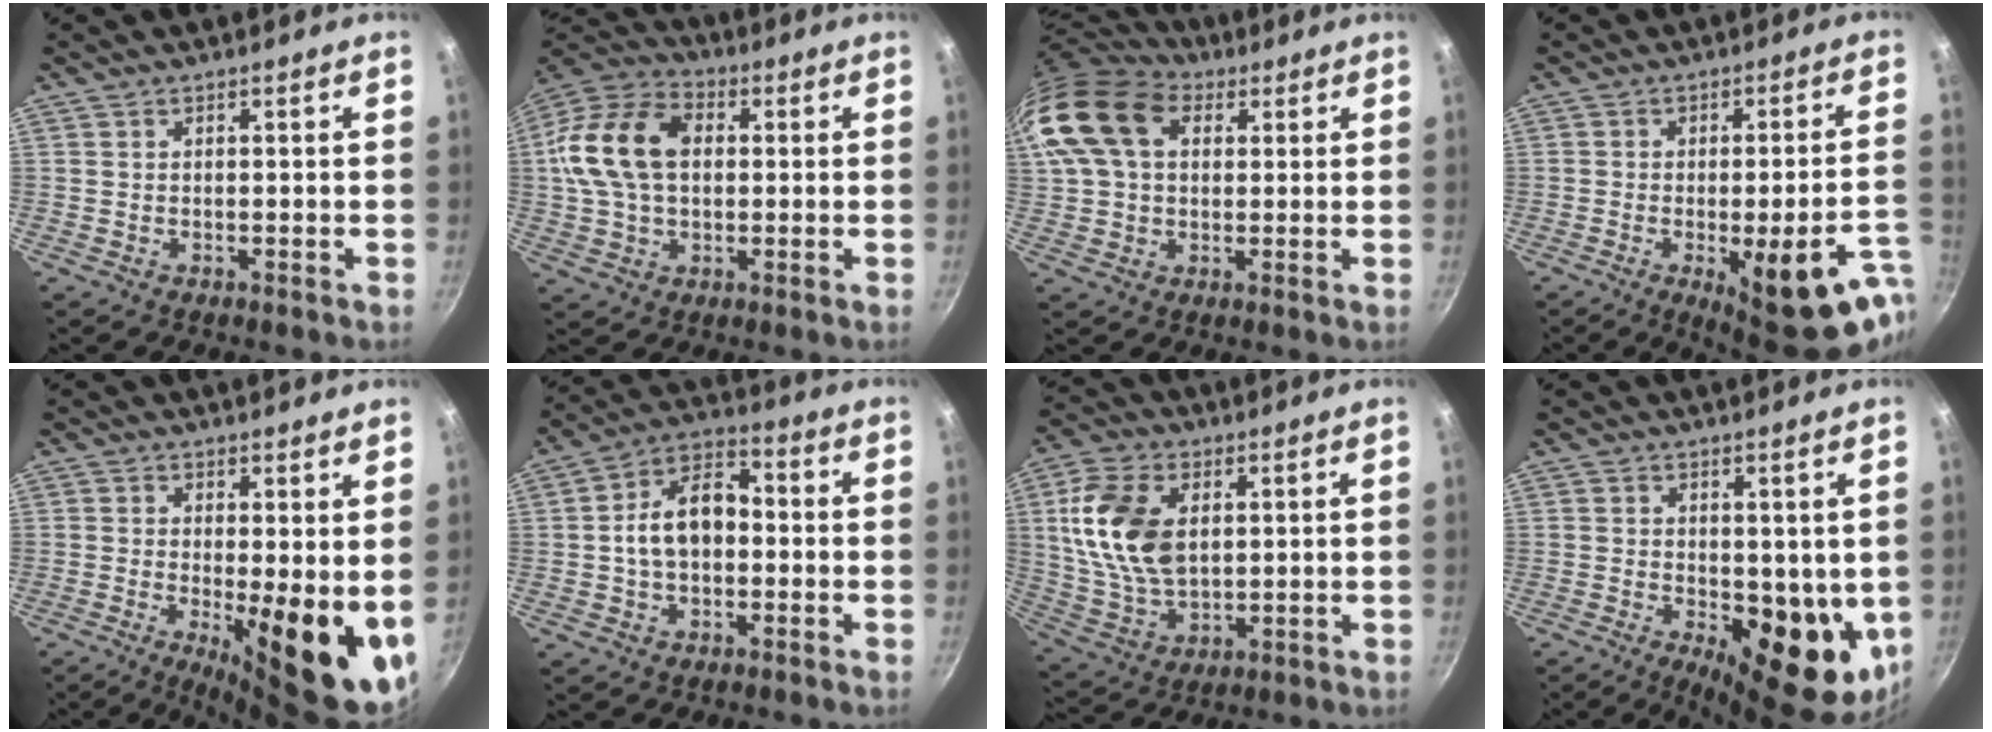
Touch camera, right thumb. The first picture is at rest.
{"total": 16.5, "force": [1.8, 11.6, 11.7], "torque": [-0.207, 0.028, 0.020]}
{"total": 19.0, "force": [5.7, 13.2, 12.4], "torque": [-0.257, 0.026, 0.091]}
{"total": 19.0, "force": [-7.1, 5.6, 16.8], "torque": [-0.181, 0.012, -0.081]}
{"total": 14.2, "force": [-1.5, 4.1, 13.5], "torque": [-0.151, -0.028, -0.012]}
{"total": 11.2, "force": [-0.7, 7.4, 8.4], "torque": [-0.118, 0.037, -0.026]}
{"total": 15.4, "force": [3.3, 9.6, 11.6], "torque": [-0.209, -0.009, 0.069]}
{"total": 14.1, "force": [-1.8, 7.0, 12.1], "torque": [-0.128, -0.033, -0.012]}